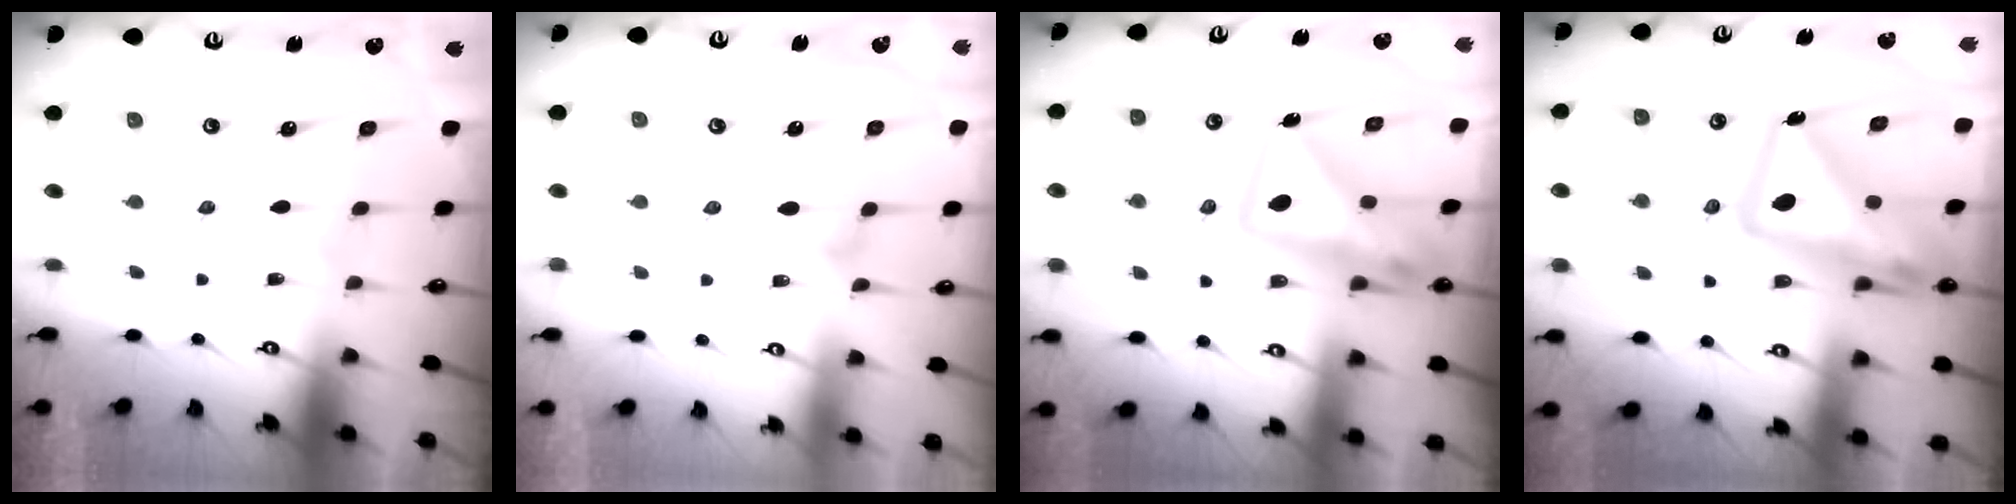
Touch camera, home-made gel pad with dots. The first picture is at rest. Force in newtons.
{"total": 6.6, "press": 6.6, "slide": 0.3}
{"total": 13.1, "press": 13.1, "slide": 1.2}
{"total": 16.7, "press": 16.6, "slide": 1.4}